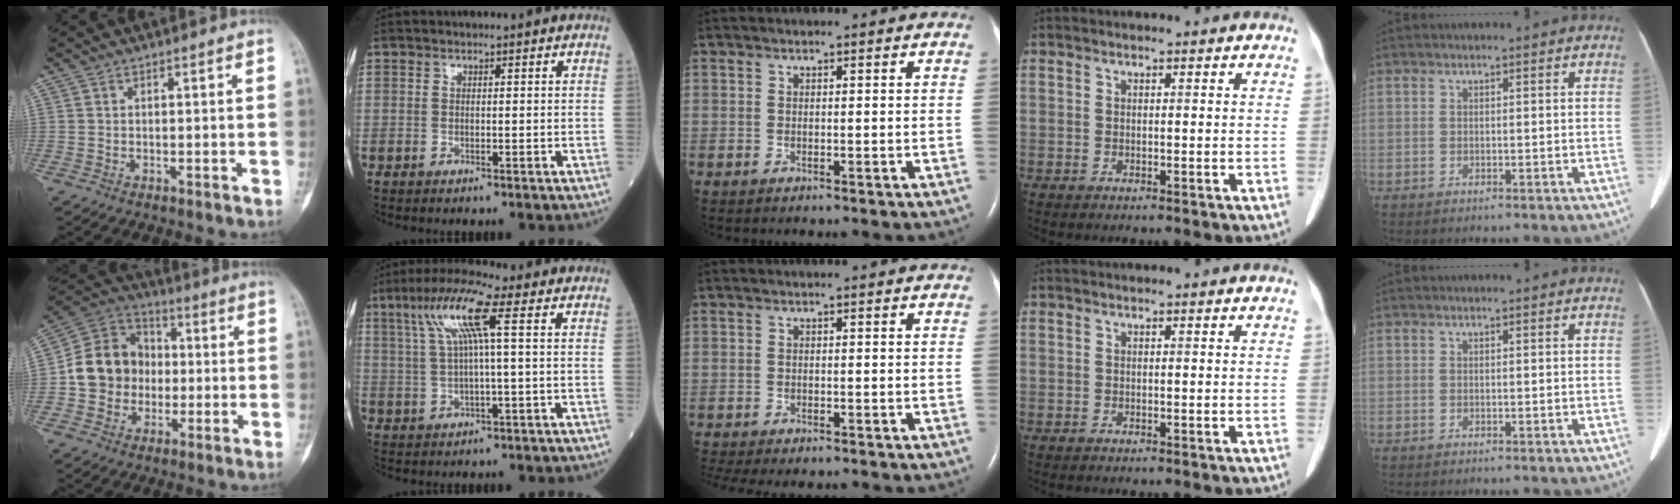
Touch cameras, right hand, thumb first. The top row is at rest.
{"thumb": {"total": 13.7, "force": [-1.0, 12.1, 6.3], "torque": [-0.080, 0.030, -0.025]}, "index": {"total": 9.2, "force": [3.2, 0.0, 8.6], "torque": [-0.175, 0.023, 0.062]}, "middle": {"total": 8.1, "force": [-7.0, 2.0, 3.5], "torque": [-0.056, -0.003, -0.098]}}